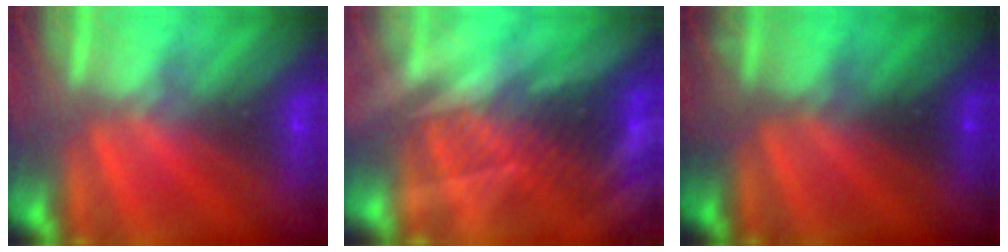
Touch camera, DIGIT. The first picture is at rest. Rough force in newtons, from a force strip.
{"total": 3.1}
{"total": 2.5}